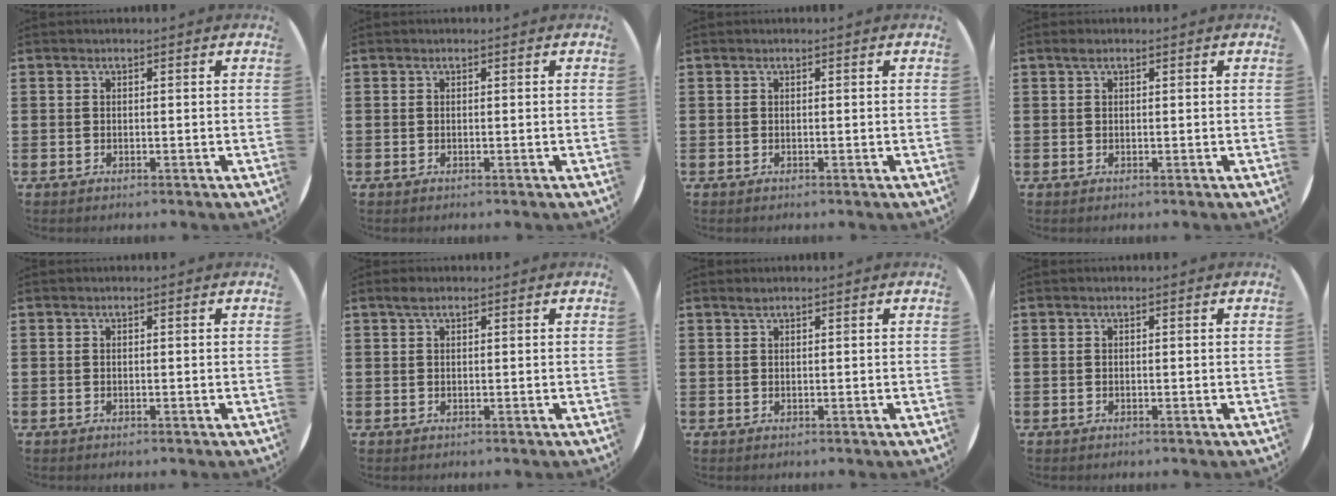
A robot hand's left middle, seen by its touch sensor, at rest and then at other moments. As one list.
[{"total": 0.0}, {"total": 0.0}, {"total": 0.6, "force": [0.4, 0.3, 0.4], "torque": [-0.008, 0.003, 0.006]}, {"total": 0.0}, {"total": 1.0, "force": [0.7, 0.5, 0.7], "torque": [-0.006, 0.001, 0.010]}, {"total": 0.6, "force": [0.5, 0.0, 0.2], "torque": [-0.005, -0.001, 0.010]}, {"total": 0.0}]